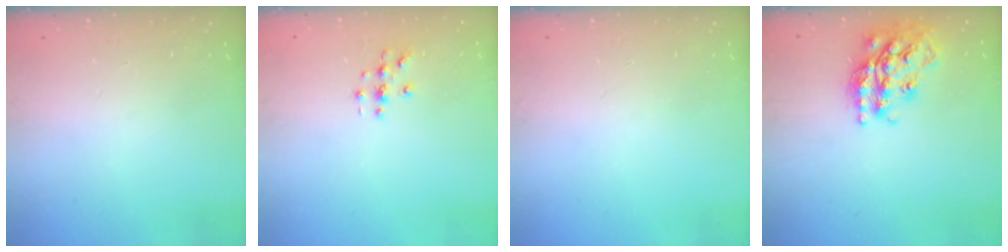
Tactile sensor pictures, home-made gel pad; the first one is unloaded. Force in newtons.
{"total": 2.7, "press": 2.7, "slide": 0.3}
{"total": 0.0}
{"total": 19.6, "press": 19.6, "slide": 1.4}